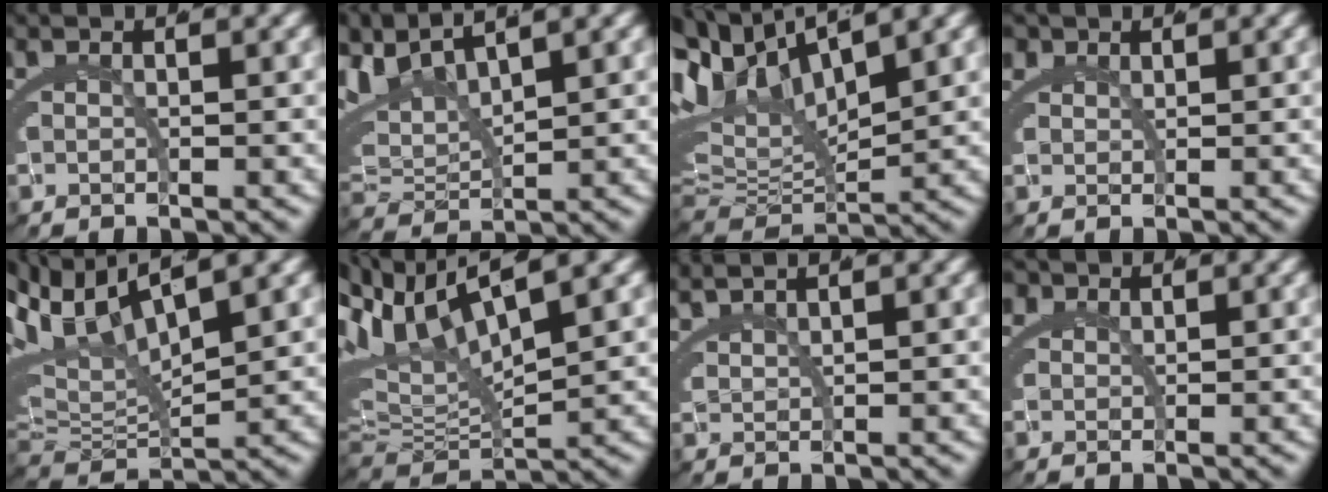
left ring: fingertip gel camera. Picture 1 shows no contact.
{"total": 8.8, "force": [3.1, 5.9, 5.7], "torque": [-0.146, 0.000, 0.053]}
{"total": 12.2, "force": [4.2, 7.8, 8.4], "torque": [-0.186, -0.005, 0.071]}
{"total": 2.2, "force": [1.6, 1.2, 0.9], "torque": [-0.031, -0.004, 0.035]}
{"total": 10.1, "force": [3.9, 6.2, 7.0], "torque": [-0.151, 0.004, 0.063]}
{"total": 9.9, "force": [4.2, 5.3, 7.2], "torque": [-0.156, 0.011, 0.071]}
{"total": 2.9, "force": [2.6, 0.4, 1.1], "torque": [-0.035, 0.001, 0.055]}
{"total": 2.4, "force": [1.5, 1.5, 1.0], "torque": [-0.034, -0.004, 0.032]}